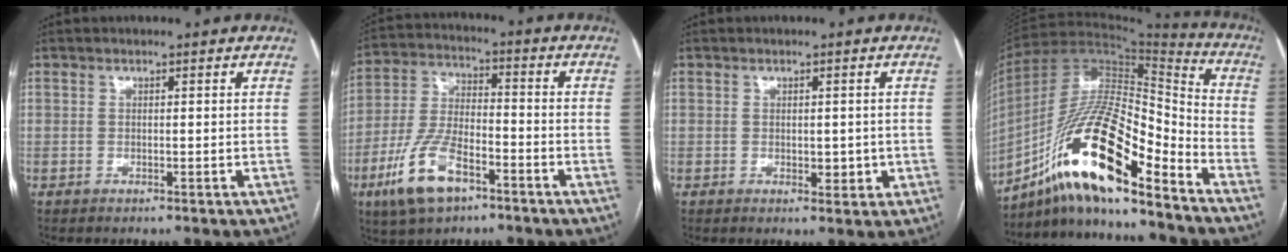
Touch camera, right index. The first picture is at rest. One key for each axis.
{"total": 12.0, "fx": -6.5, "fy": 4.9, "fz": 8.9, "tx": -0.198, "ty": 0.003, "tz": -0.116}
{"total": 2.7, "fx": -0.2, "fy": 1.7, "fz": 2.1, "tx": -0.024, "ty": 0.000, "tz": 0.004}
{"total": 19.6, "fx": -12.1, "fy": 3.7, "fz": 15.0, "tx": -0.292, "ty": 0.005, "tz": -0.211}